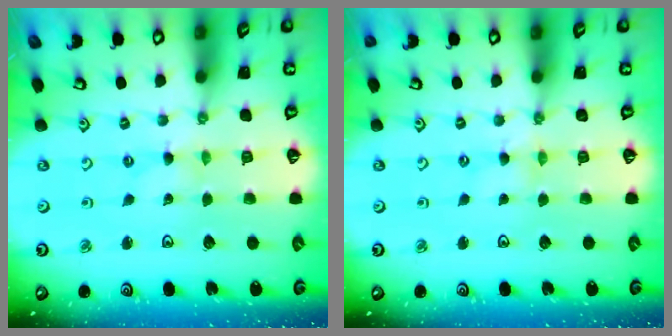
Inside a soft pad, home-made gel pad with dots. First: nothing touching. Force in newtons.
{"total": 1.2, "press": 1.2, "slide": 0.3}